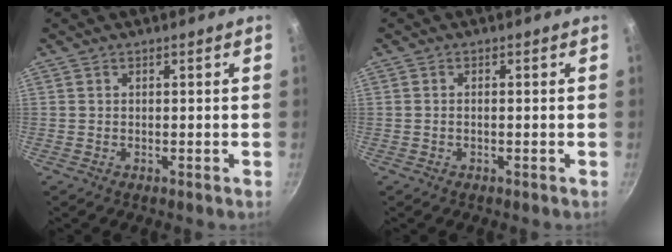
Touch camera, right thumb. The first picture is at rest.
{"total": 0.6, "force": [-0.2, 0.2, 0.6], "torque": [-0.015, 0.006, -0.005]}